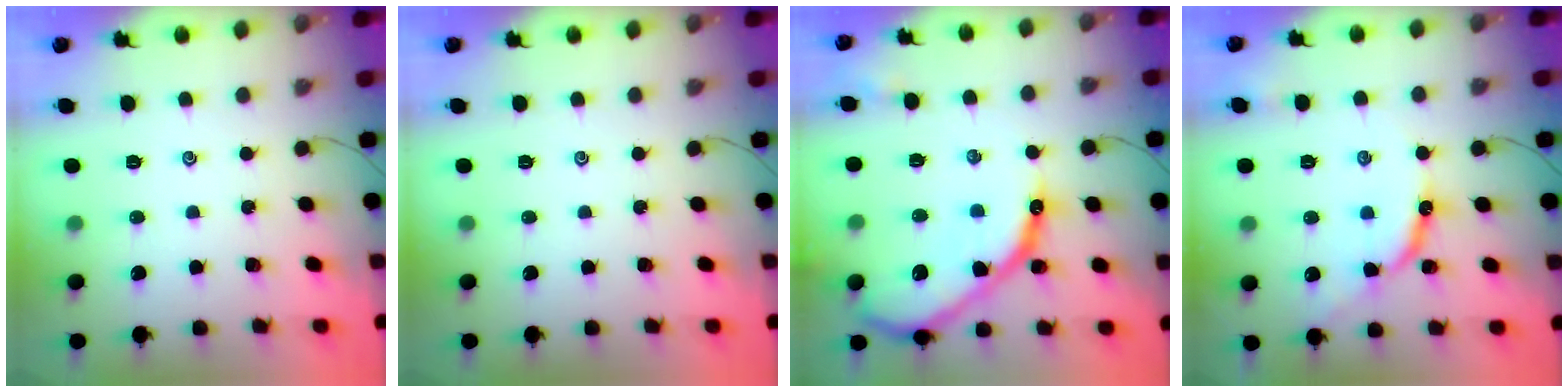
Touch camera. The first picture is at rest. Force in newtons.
{"total": 0.0}
{"total": 19.4, "press": 19.3, "slide": 1.7}
{"total": 10.5, "press": 10.4, "slide": 1.0}